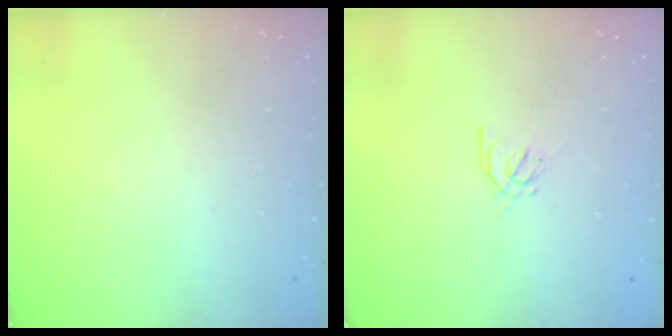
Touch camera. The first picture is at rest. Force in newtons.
{"total": 2.9, "press": 2.8, "slide": 0.8}